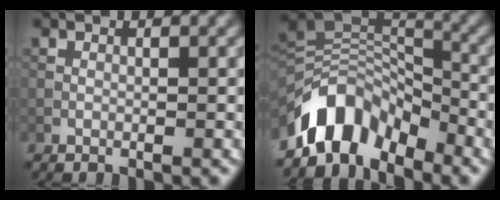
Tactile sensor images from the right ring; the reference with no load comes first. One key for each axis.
{"total": 7.8, "fx": -5.6, "fy": 4.0, "fz": 3.6, "tx": -0.043, "ty": 0.002, "tz": -0.114}